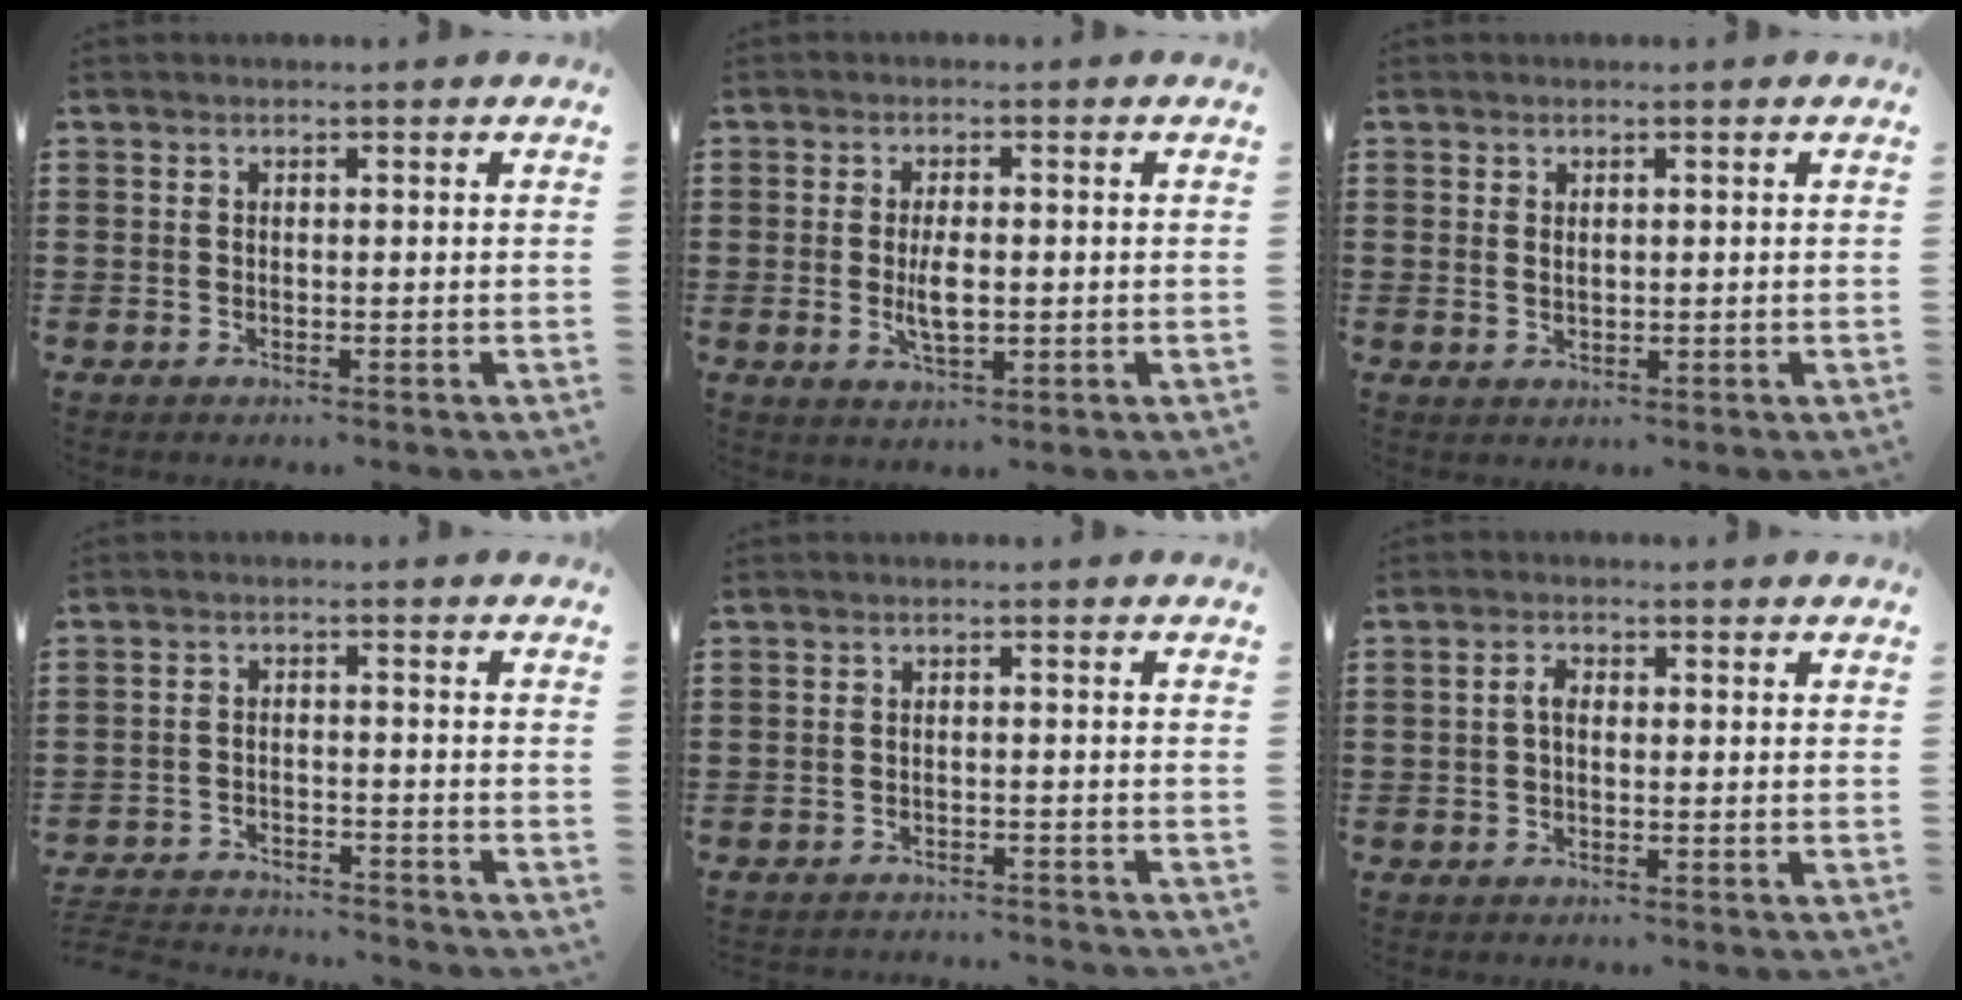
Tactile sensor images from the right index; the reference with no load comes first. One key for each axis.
{"total": 4.1, "fx": -0.5, "fy": 1.6, "fz": 3.7, "tx": -0.075, "ty": -0.002, "tz": -0.011}
{"total": 1.0, "fx": 0.5, "fy": 0.6, "fz": 0.6, "tx": -0.014, "ty": 0.004, "tz": 0.009}
{"total": 3.6, "fx": -3.6, "fy": 0.2, "fz": 0.2, "tx": -0.016, "ty": 0.000, "tz": -0.080}
{"total": 1.9, "fx": -1.9, "fy": 0.0, "fz": 0.1, "tx": -0.006, "ty": 0.002, "tz": -0.041}
{"total": 2.0, "fx": -0.3, "fy": 1.0, "fz": 1.7, "tx": -0.041, "ty": 0.000, "tz": -0.009}